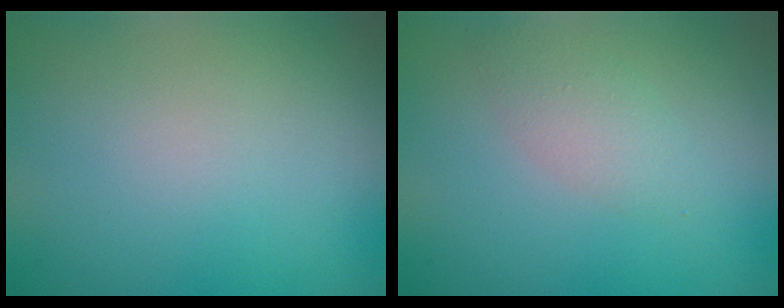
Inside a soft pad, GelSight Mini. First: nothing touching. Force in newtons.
{"total": 2.0, "press": 2.0, "slide": 0.1}